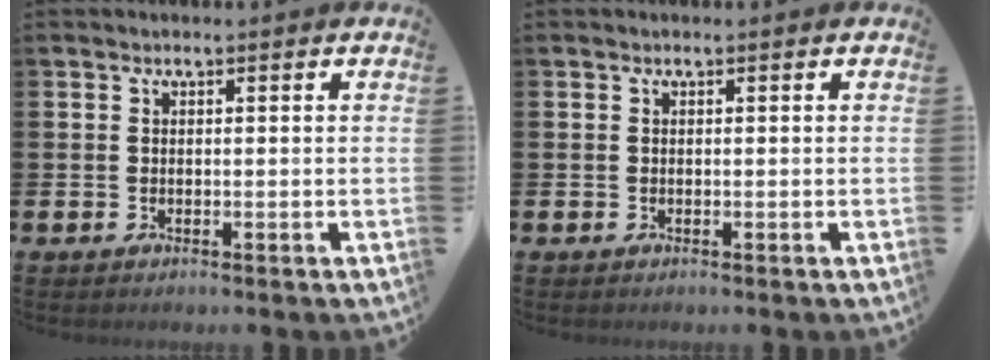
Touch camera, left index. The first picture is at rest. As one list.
[{"total": 0.0}]